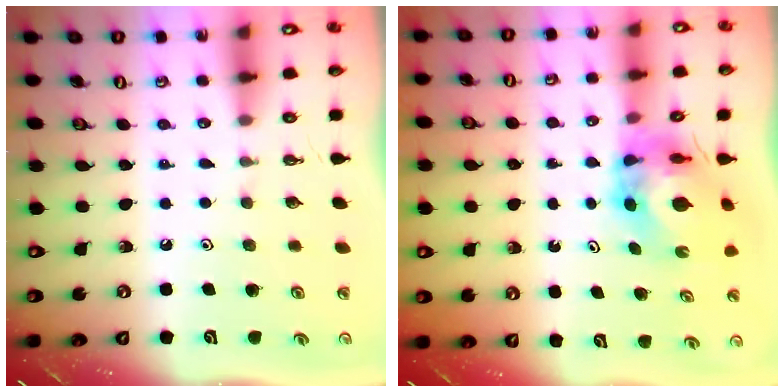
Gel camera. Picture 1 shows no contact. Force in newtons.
{"total": 7.3, "press": 7.2, "slide": 0.9}